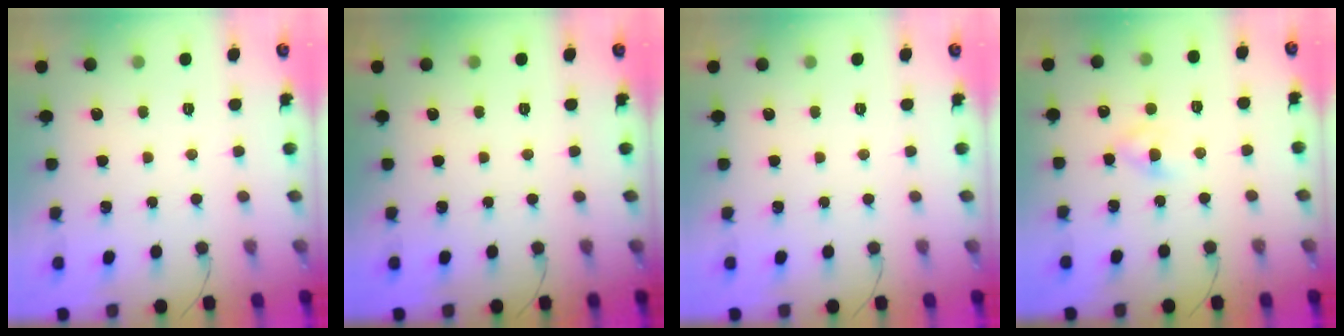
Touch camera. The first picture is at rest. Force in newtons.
{"total": 0.0}
{"total": 0.0}
{"total": 2.6, "press": 2.4, "slide": 1.1}